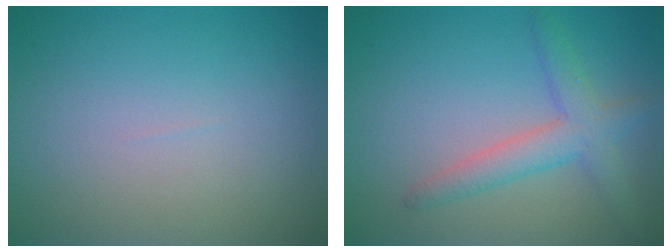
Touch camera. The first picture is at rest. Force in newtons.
{"total": 3.5, "press": 3.5, "slide": 0.2}